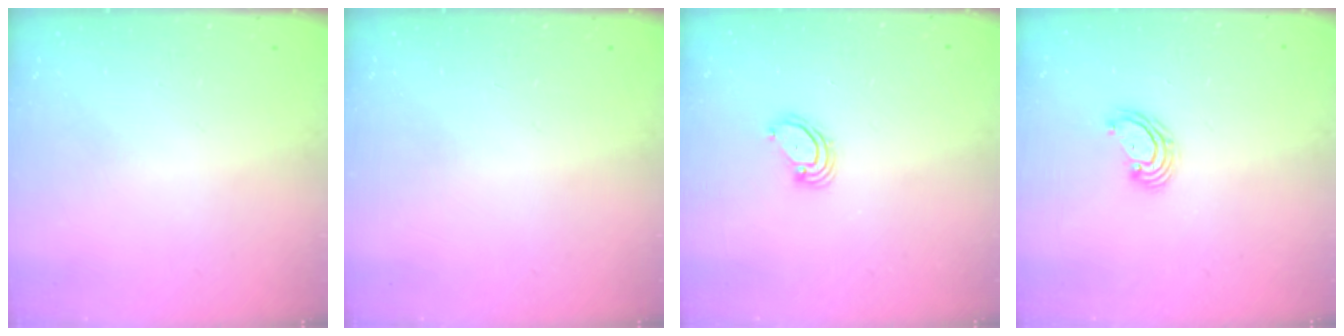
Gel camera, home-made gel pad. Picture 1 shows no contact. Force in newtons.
{"total": 0.0}
{"total": 3.5, "press": 3.5, "slide": 0.3}
{"total": 3.6, "press": 3.6, "slide": 0.3}